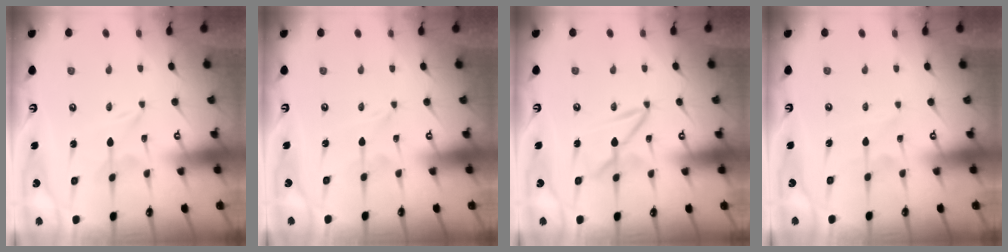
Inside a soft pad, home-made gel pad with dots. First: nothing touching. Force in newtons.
{"total": 0.0}
{"total": 4.6, "press": 4.6, "slide": 0.3}
{"total": 1.1, "press": 1.1, "slide": 0.1}